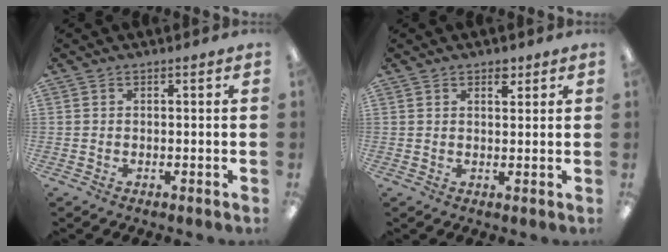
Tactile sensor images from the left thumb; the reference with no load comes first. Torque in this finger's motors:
{"motor_torque": [-0.06, 0.02, -0.23, 0.09, -0.03]}